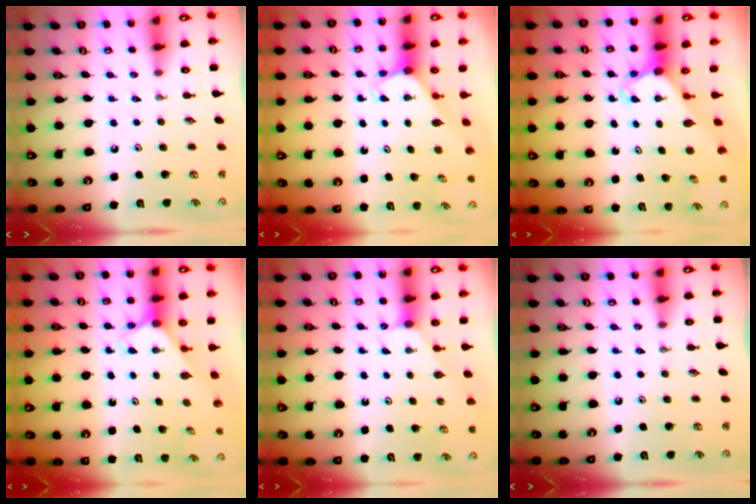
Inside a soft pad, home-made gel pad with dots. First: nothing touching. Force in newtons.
{"total": 2.1, "press": 2.1, "slide": 0.1}
{"total": 4.0, "press": 3.9, "slide": 0.3}
{"total": 2.2, "press": 2.2, "slide": 0.2}
{"total": 1.0, "press": 1.0, "slide": 0.3}
{"total": 0.0}